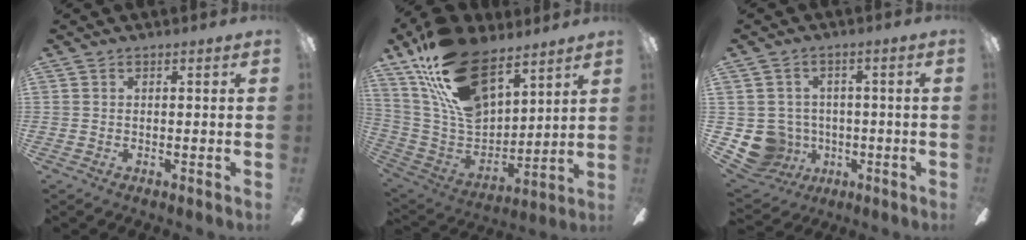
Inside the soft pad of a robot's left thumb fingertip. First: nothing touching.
{"total": 23.3, "force": [14.4, 11.9, 13.9], "torque": [-0.262, -0.079, 0.263]}
{"total": 8.9, "force": [-2.0, 8.3, 2.3], "torque": [-0.084, 0.012, -0.030]}